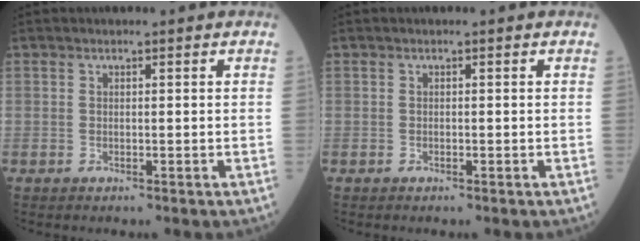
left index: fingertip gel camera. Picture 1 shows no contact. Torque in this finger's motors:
{"motor_torque": [-0.34, -0.06, 0.02, -0.01]}